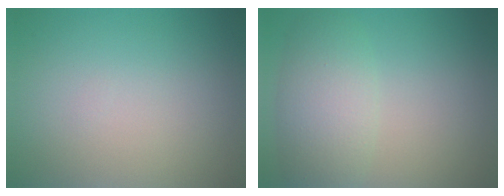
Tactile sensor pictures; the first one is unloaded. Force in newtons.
{"total": 4.6, "press": 4.6, "slide": 0.2}